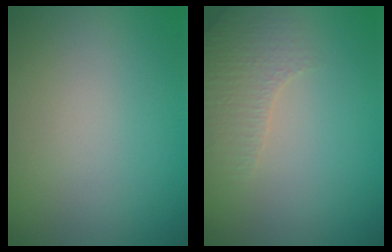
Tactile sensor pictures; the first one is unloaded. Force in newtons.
{"total": 2.6, "press": 2.5, "slide": 0.5}